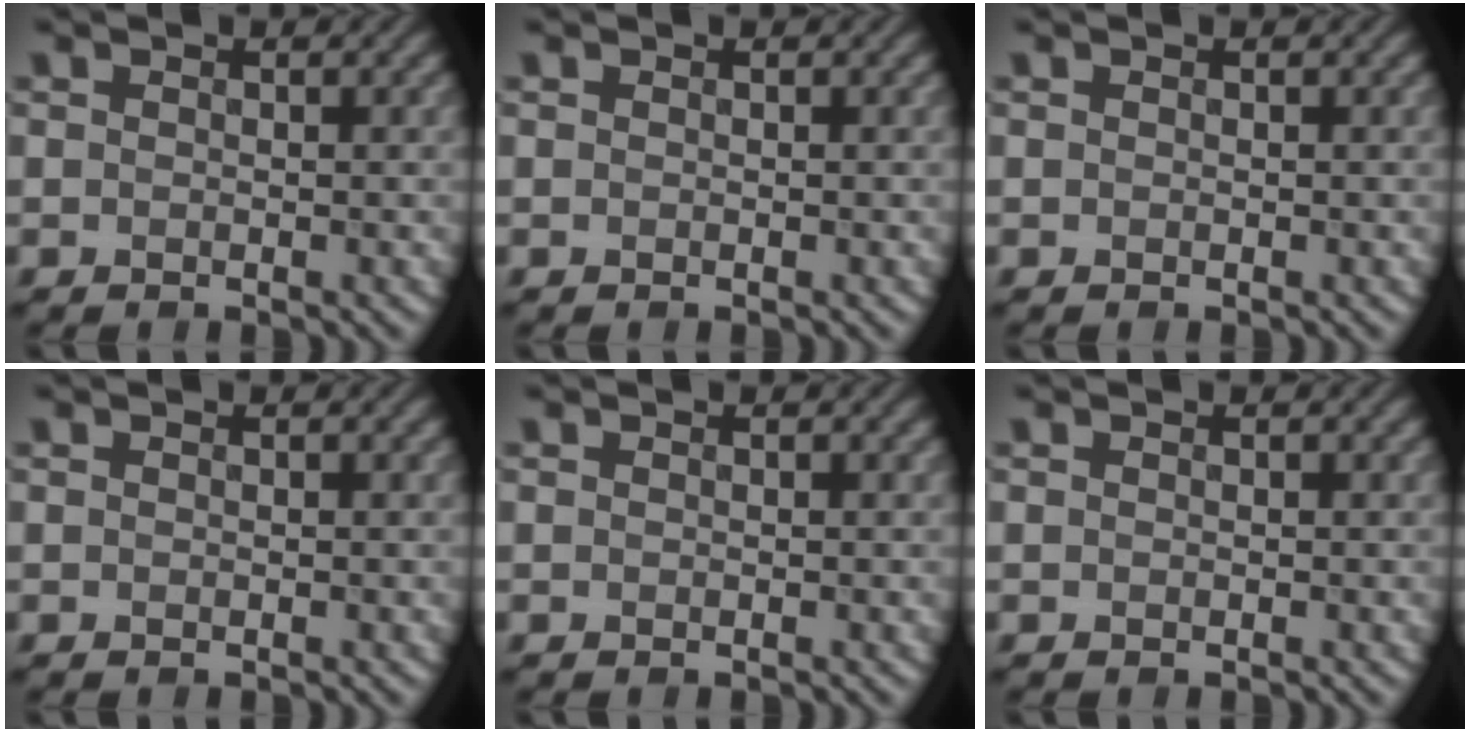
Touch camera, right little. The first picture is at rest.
{"total": 0.0}
{"total": 0.0}
{"total": 0.0}
{"total": 0.0}
{"total": 0.0}